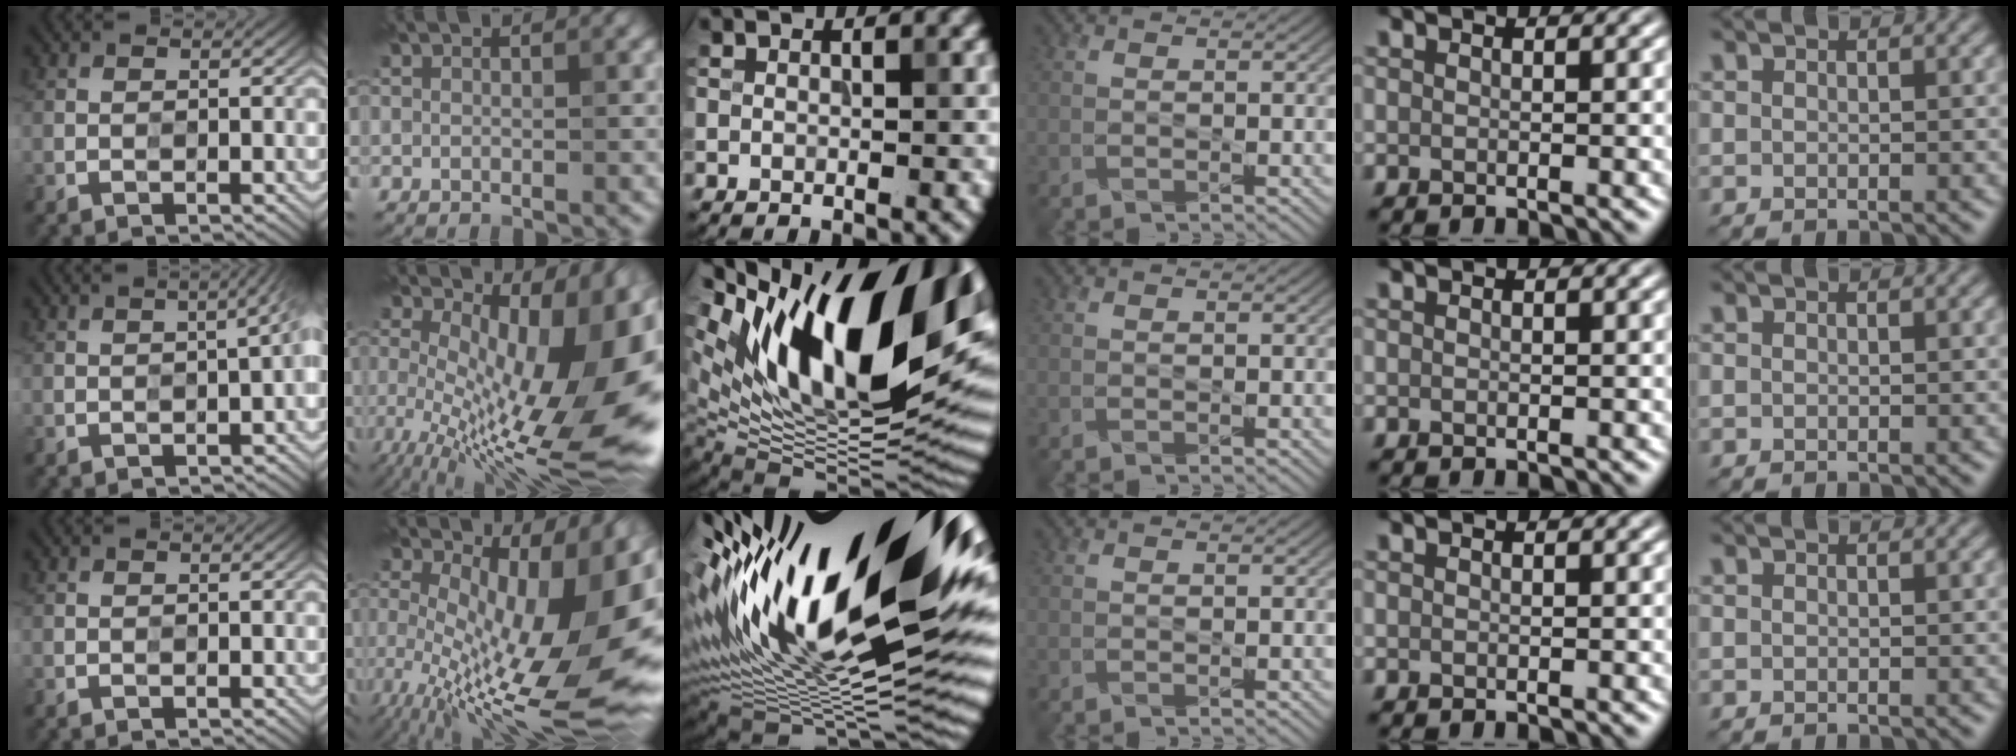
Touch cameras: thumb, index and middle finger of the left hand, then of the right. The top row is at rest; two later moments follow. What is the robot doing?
{"motion": "press", "object": "grip strengthener"}